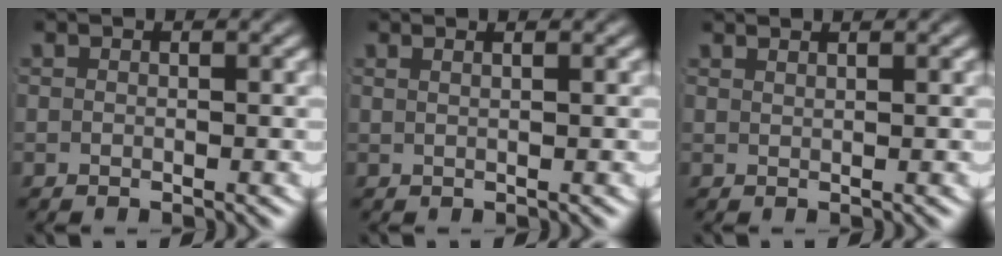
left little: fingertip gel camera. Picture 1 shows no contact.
{"total": 1.1, "force": [0.6, -0.5, 0.8], "torque": [-0.009, 0.000, 0.014]}
{"total": 1.4, "force": [1.3, -0.4, 0.3], "torque": [0.001, -0.001, 0.027]}